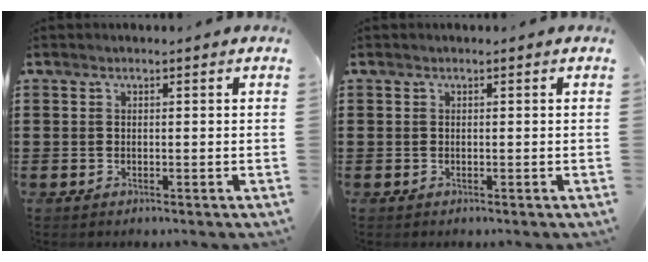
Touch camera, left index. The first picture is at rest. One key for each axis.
{"total": 0.0}